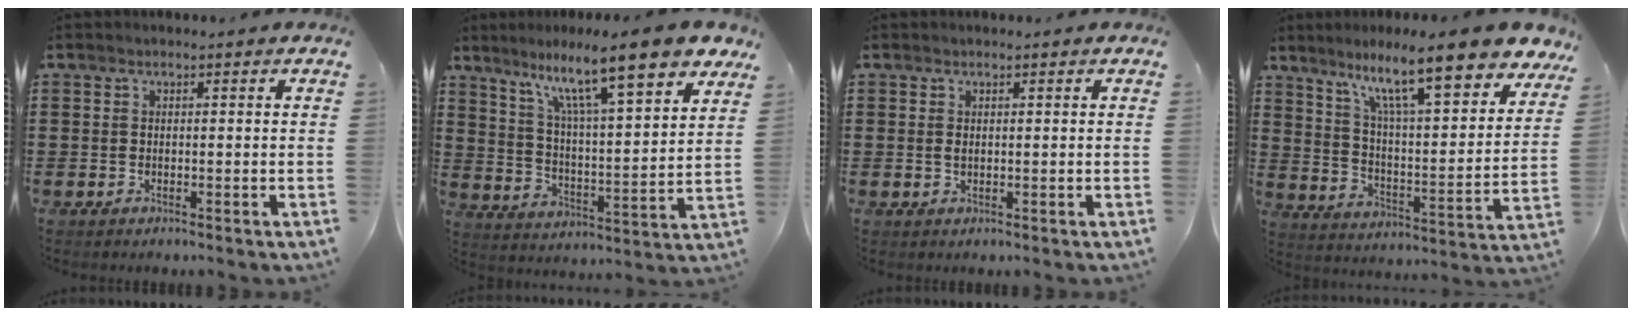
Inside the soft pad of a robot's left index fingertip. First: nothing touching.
{"total": 13.2, "force": [9.8, 1.3, 8.7], "torque": [-0.173, -0.057, 0.154]}
{"total": 0.8, "force": [0.4, 0.3, 0.6], "torque": [-0.014, 0.002, 0.006]}
{"total": 14.1, "force": [10.4, 1.7, 9.4], "torque": [-0.185, -0.051, 0.170]}